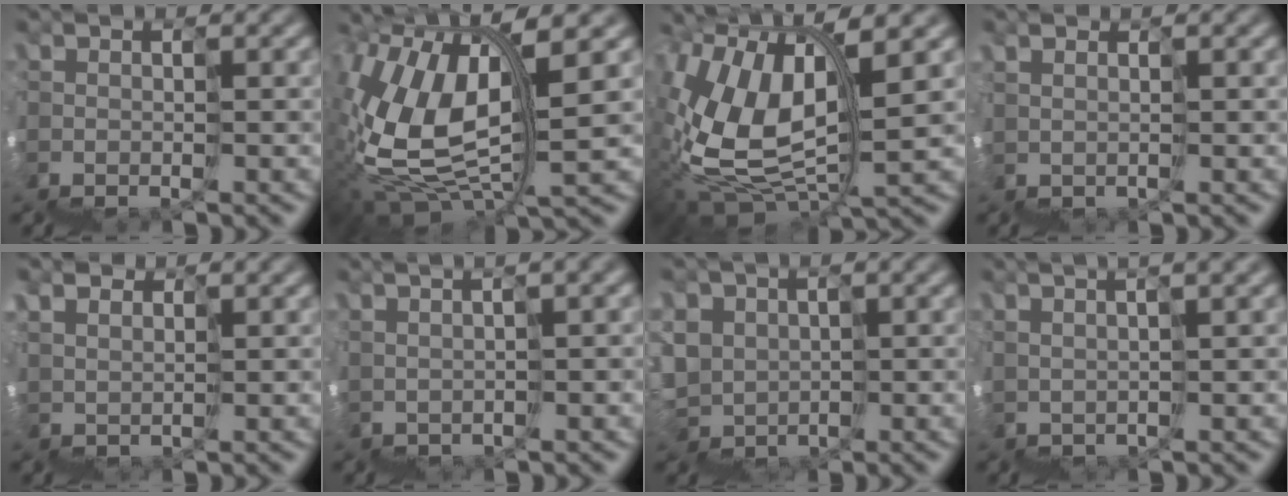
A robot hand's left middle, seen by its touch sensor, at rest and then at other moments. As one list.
[{"total": 6.5, "force": [3.3, 2.1, 5.1], "torque": [-0.141, 0.029, 0.050]}, {"total": 6.6, "force": [4.5, 1.8, 4.5], "torque": [-0.129, 0.037, 0.073]}, {"total": 3.7, "force": [2.1, -1.6, -2.6], "torque": [0.040, 0.029, 0.023]}, {"total": 5.0, "force": [3.3, -1.7, -3.3], "torque": [0.046, 0.039, 0.046]}, {"total": 4.4, "force": [3.3, 0.0, 2.9], "torque": [-0.027, 0.056, 0.065]}, {"total": 3.0, "force": [1.4, 0.9, -2.5], "torque": [0.028, 0.029, 0.008]}, {"total": 4.8, "force": [4.5, -1.2, 1.1], "torque": [0.021, 0.053, 0.068]}]